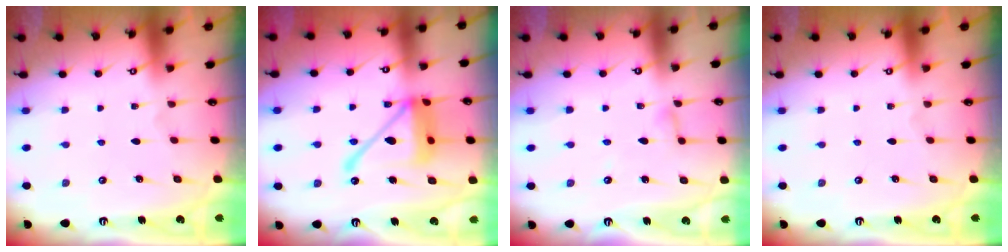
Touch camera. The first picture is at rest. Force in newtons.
{"total": 17.8, "press": 17.7, "slide": 1.8}
{"total": 2.8, "press": 2.7, "slide": 0.3}
{"total": 0.0}